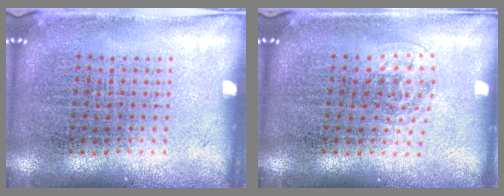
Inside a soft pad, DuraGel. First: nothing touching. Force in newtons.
{"total": 1.1, "press": 0.7, "slide": 0.8}